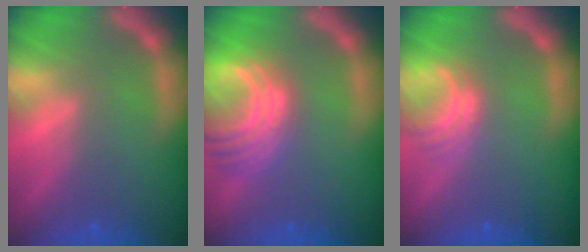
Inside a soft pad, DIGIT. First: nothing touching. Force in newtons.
{"total": 8.1}
{"total": 3.0}